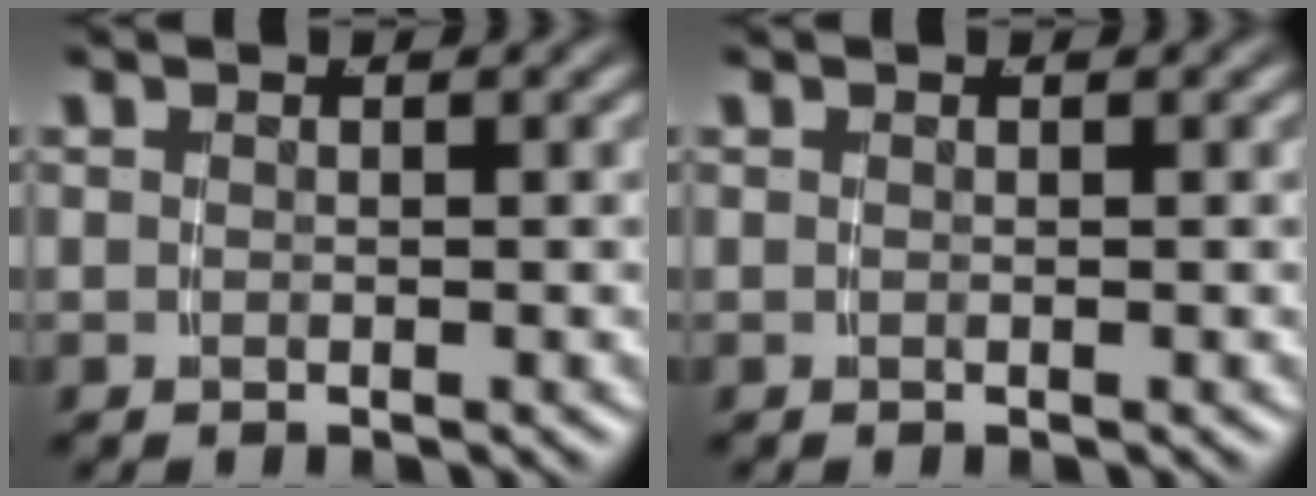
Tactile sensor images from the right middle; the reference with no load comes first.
{"total": 0.0}